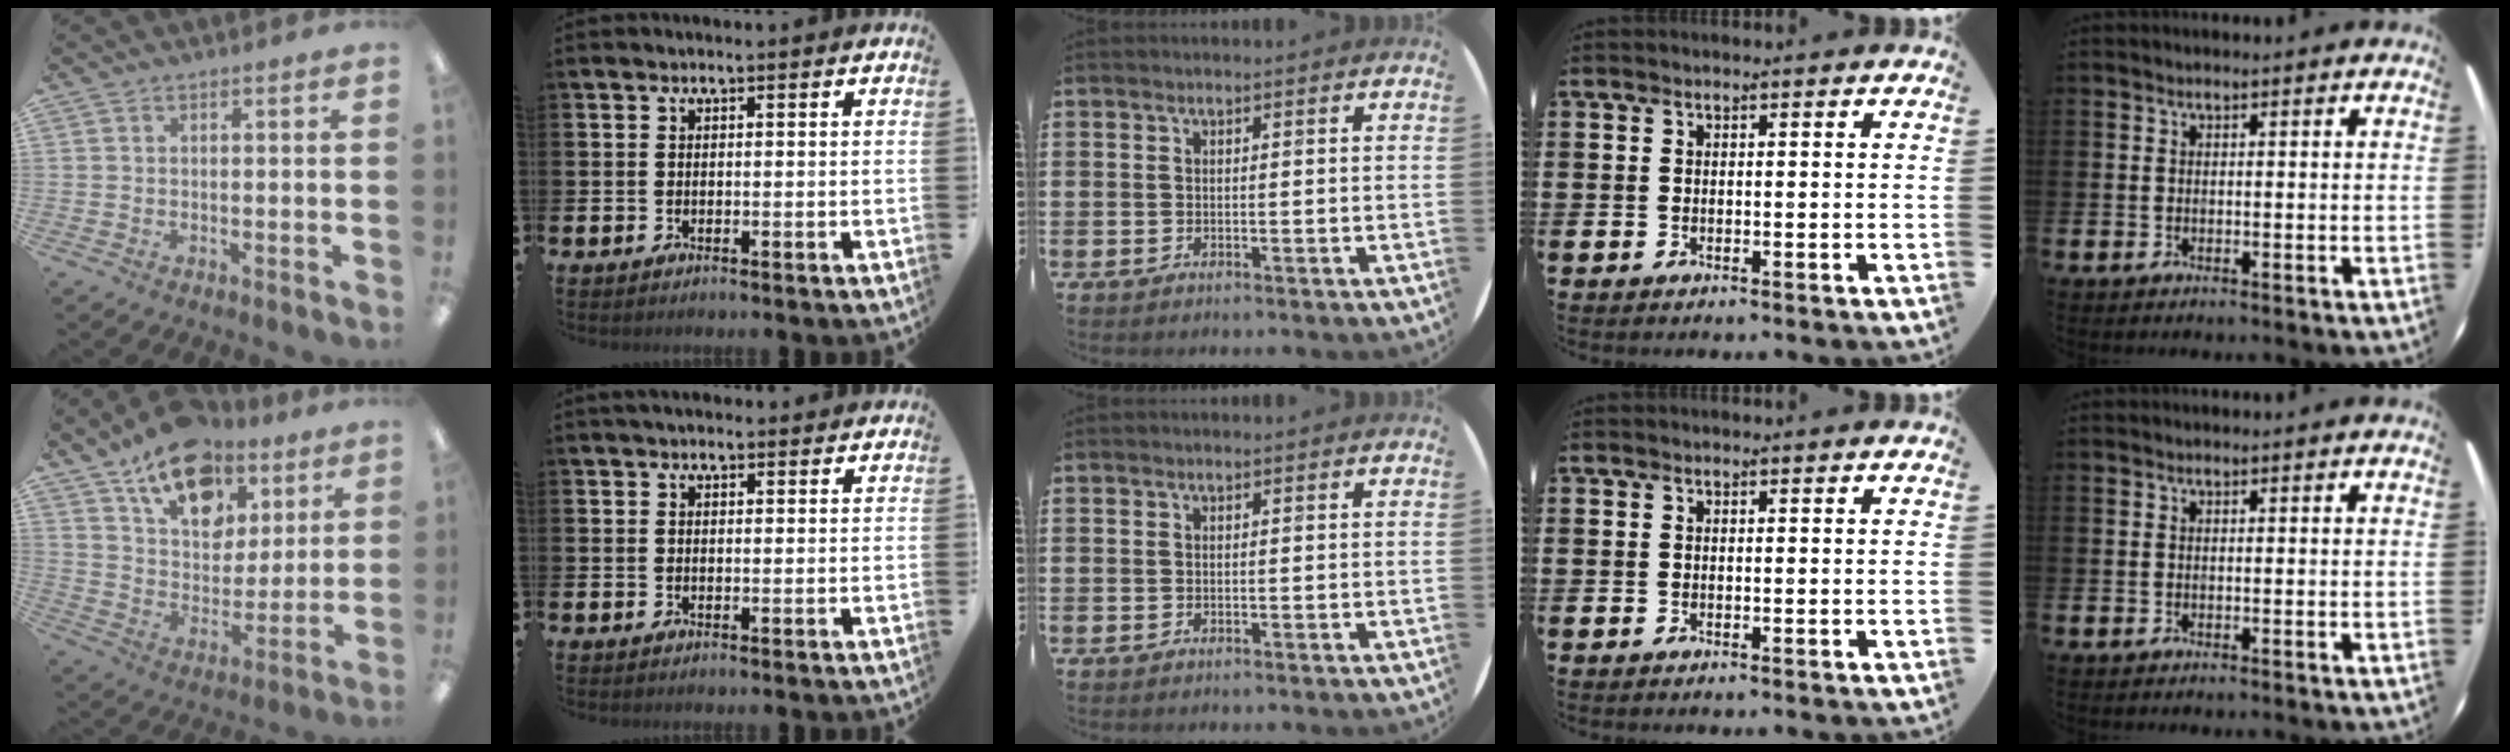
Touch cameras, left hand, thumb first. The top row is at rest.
{"thumb": {"total": 17.2, "force": [11.4, 10.2, 7.8], "torque": [-0.127, -0.063, 0.206]}, "index": {"total": 2.4, "force": [2.3, 0.6, 0.5], "torque": [-0.002, -0.008, 0.040]}}